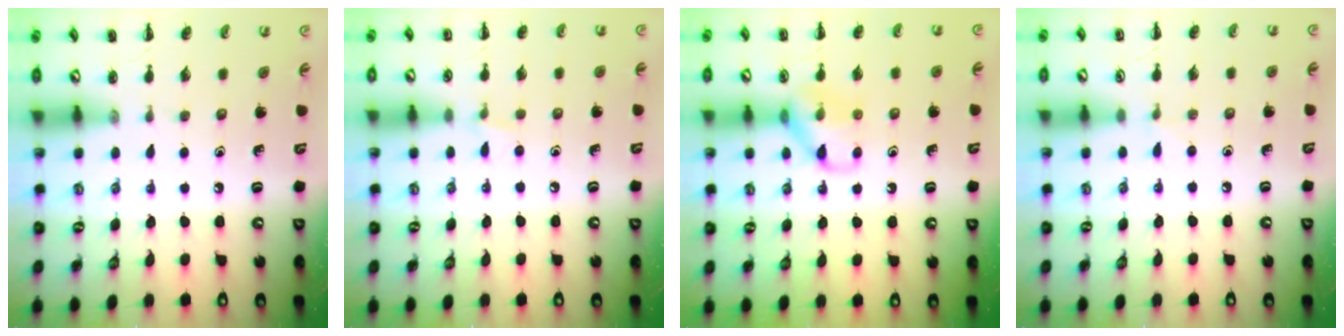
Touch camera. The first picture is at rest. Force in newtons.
{"total": 3.9, "press": 3.7, "slide": 1.2}
{"total": 9.6, "press": 9.6, "slide": 0.1}
{"total": 2.8, "press": 2.5, "slide": 1.1}